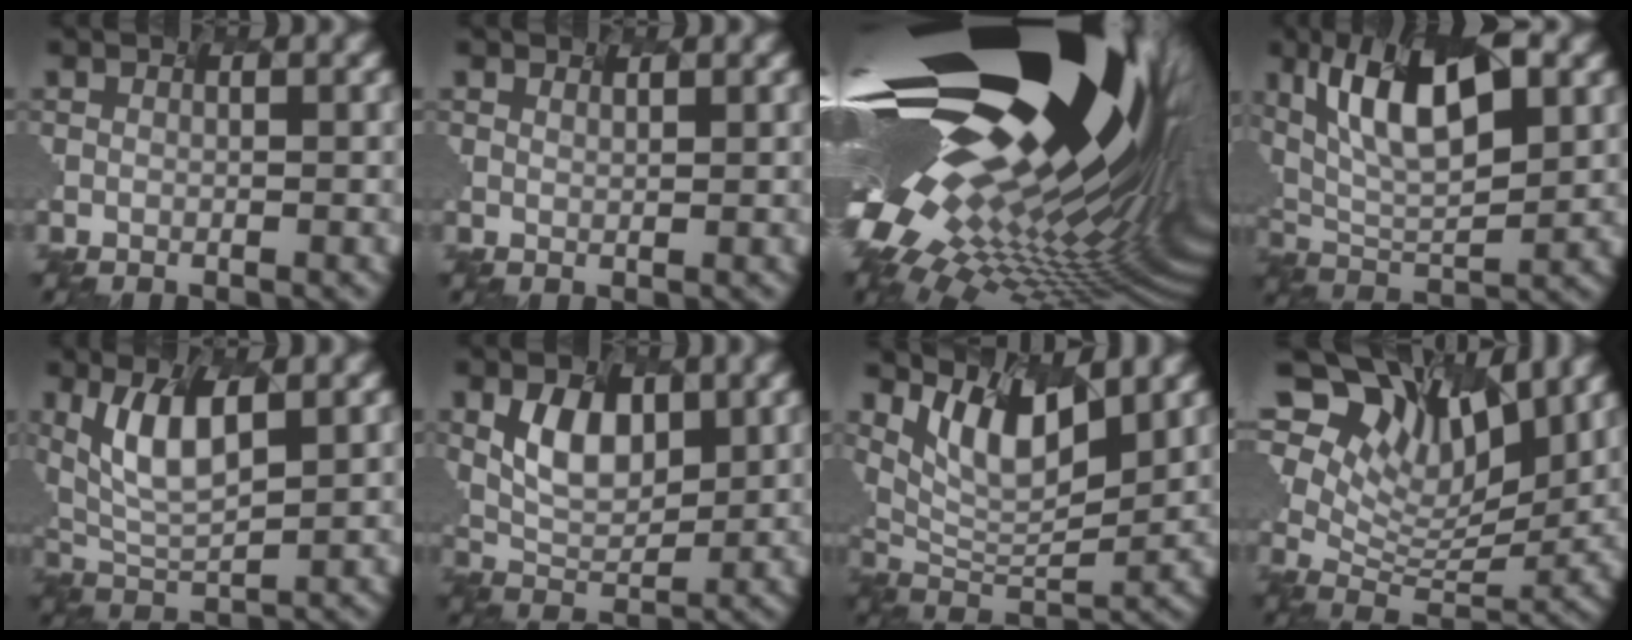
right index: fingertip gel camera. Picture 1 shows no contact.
{"total": 0.8, "force": [0.6, -0.2, -0.6], "torque": [0.002, -0.005, 0.017]}
{"total": 20.2, "force": [4.2, 8.9, 17.7], "torque": [-0.310, -0.028, 0.099]}
{"total": 8.1, "force": [3.0, 3.1, 6.9], "torque": [-0.131, 0.001, 0.064]}
{"total": 4.9, "force": [1.4, 2.0, 4.3], "torque": [-0.108, -0.007, 0.042]}
{"total": 3.8, "force": [0.9, 2.4, 2.8], "torque": [-0.066, -0.005, 0.030]}
{"total": 5.8, "force": [3.3, 2.0, 4.3], "torque": [-0.092, -0.015, 0.075]}
{"total": 8.8, "force": [5.4, 4.6, 5.1], "torque": [-0.096, -0.004, 0.110]}